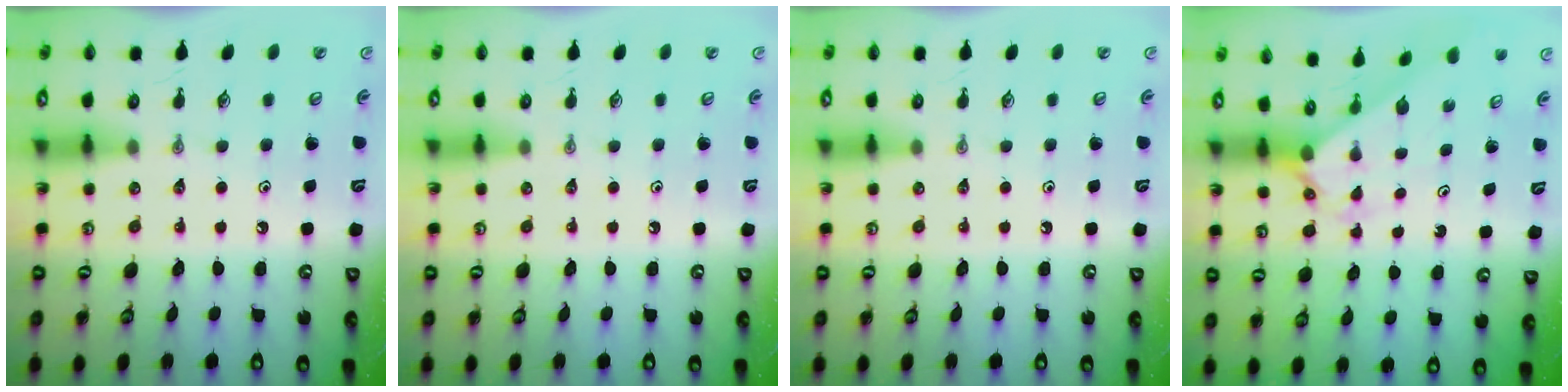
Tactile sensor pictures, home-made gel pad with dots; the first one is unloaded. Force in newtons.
{"total": 0.0}
{"total": 0.0}
{"total": 2.0, "press": 2.0, "slide": 0.2}